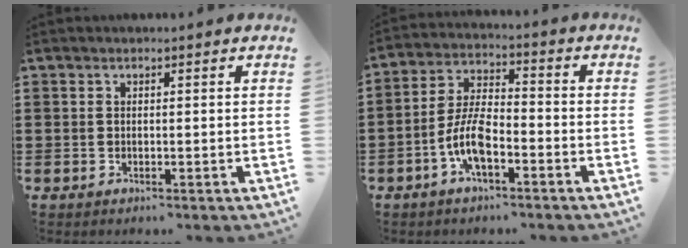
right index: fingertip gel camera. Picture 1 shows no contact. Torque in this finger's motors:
{"motor_torque": [2.14, 0.00, 0.91, 0.21]}